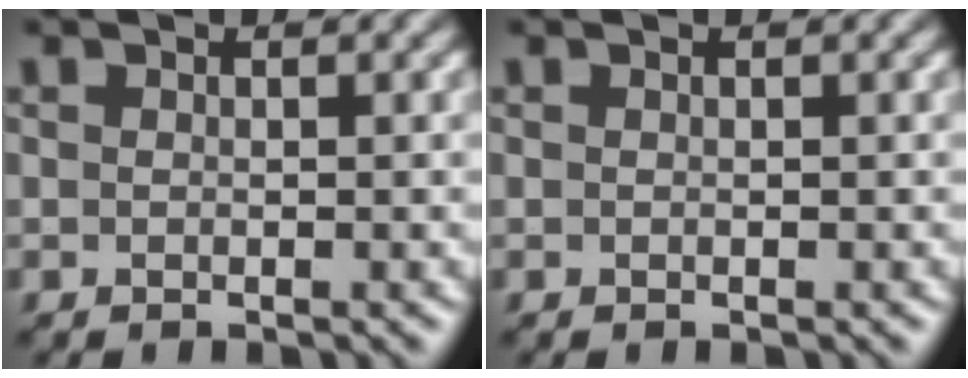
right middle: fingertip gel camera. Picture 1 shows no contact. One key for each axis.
{"total": 0.0}